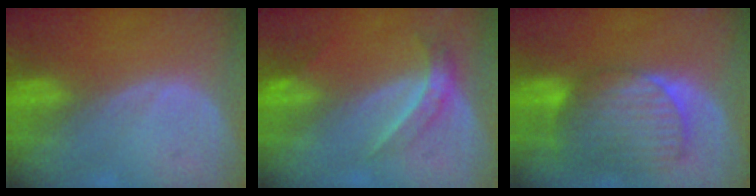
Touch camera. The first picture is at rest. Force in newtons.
{"total": 4.6, "press": 4.0, "slide": 2.3}
{"total": 10.0, "press": 8.6, "slide": 5.0}